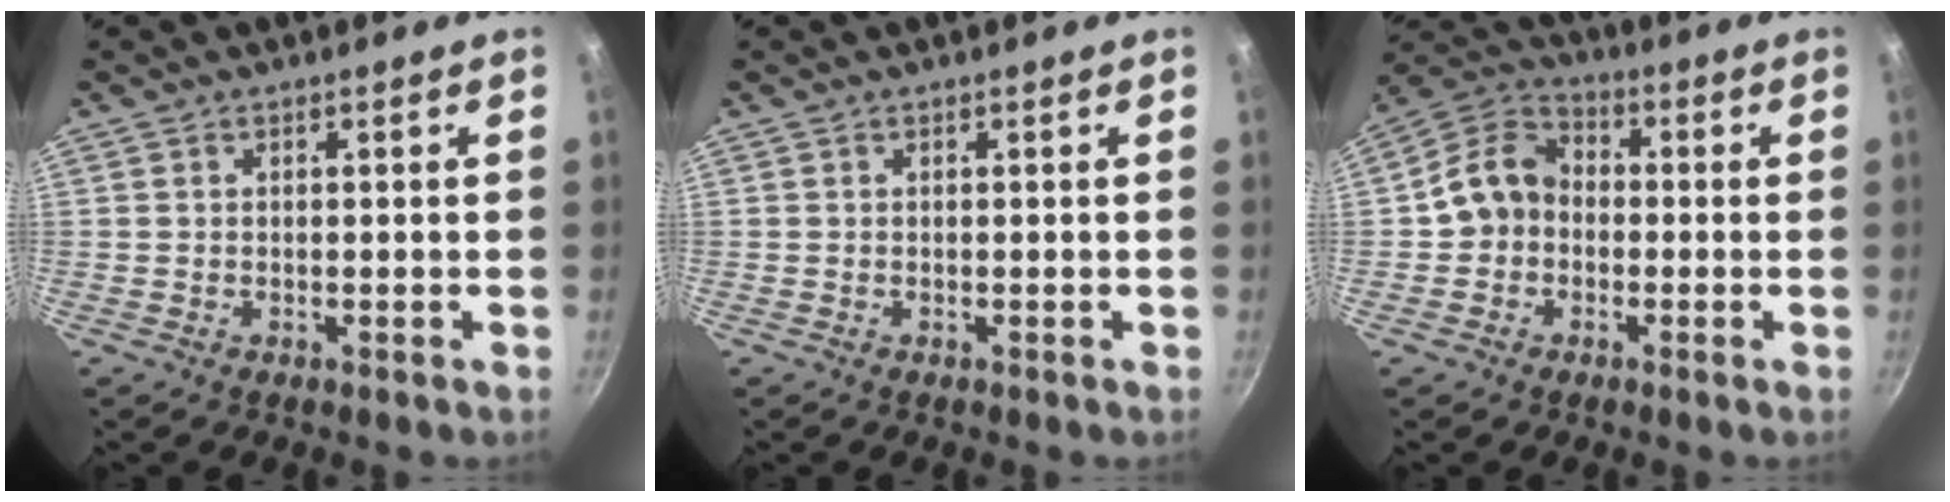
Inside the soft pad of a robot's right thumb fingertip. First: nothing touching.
{"total": 0.0}
{"total": 9.0, "force": [-1.0, 7.5, 4.9], "torque": [-0.059, 0.030, -0.042]}